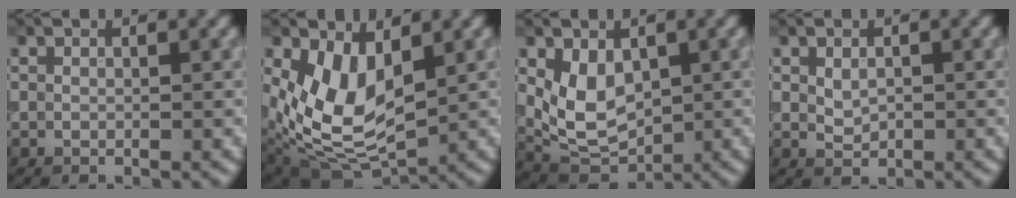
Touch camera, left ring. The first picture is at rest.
{"total": 7.4, "force": [1.1, 4.6, 5.7], "torque": [-0.125, -0.022, 0.025]}
{"total": 4.8, "force": [0.7, 3.2, 3.5], "torque": [-0.064, -0.008, 0.022]}
{"total": 1.4, "force": [0.1, 1.0, 1.0], "torque": [-0.018, -0.001, 0.005]}